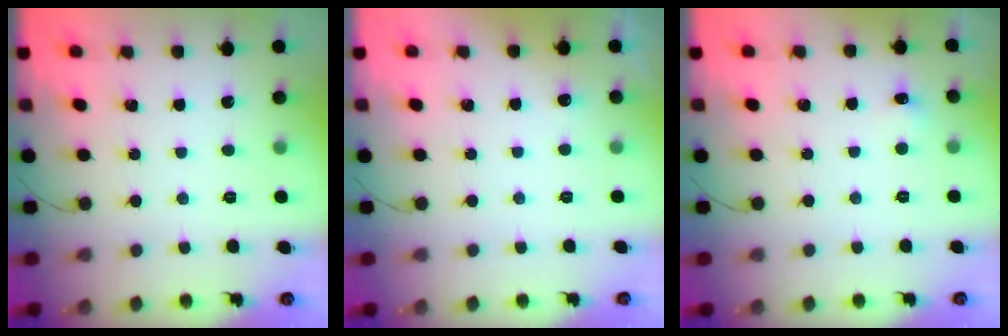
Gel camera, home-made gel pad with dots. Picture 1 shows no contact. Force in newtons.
{"total": 2.8, "press": 2.5, "slide": 1.2}
{"total": 3.8, "press": 3.6, "slide": 1.1}